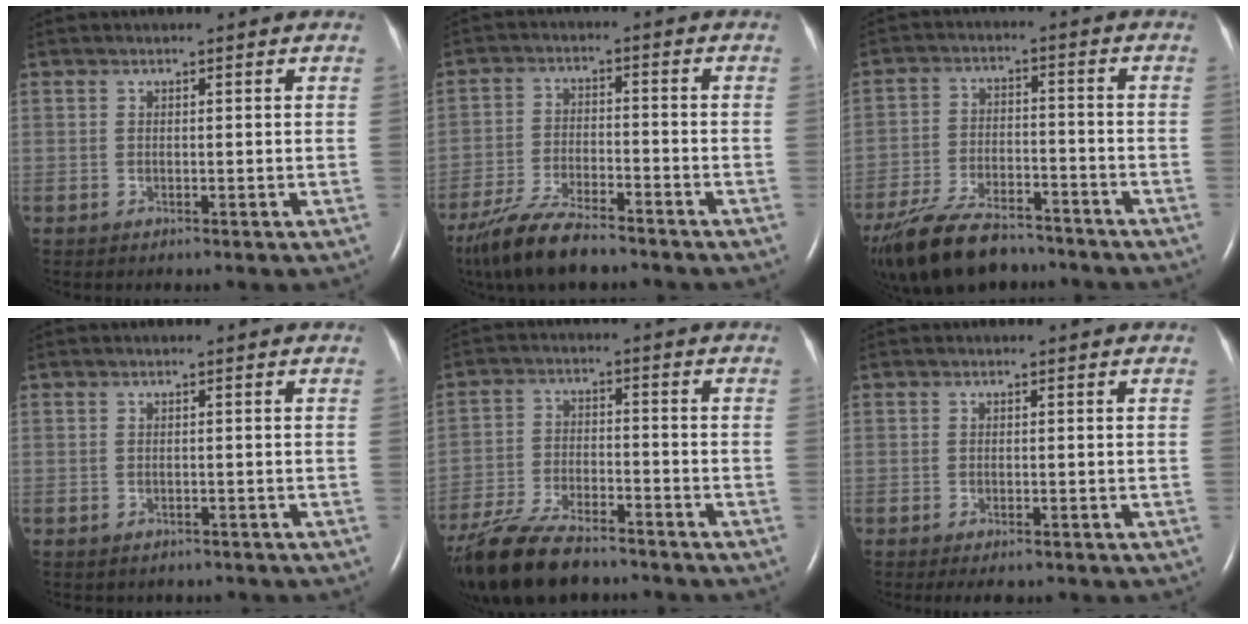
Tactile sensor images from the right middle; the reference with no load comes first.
{"total": 10.6, "force": [-8.6, 2.1, 5.9], "torque": [-0.119, -0.028, -0.152]}
{"total": 15.8, "force": [-12.9, 5.2, 7.6], "torque": [-0.171, -0.017, -0.214]}
{"total": 2.9, "force": [-2.5, 1.4, 0.5], "torque": [-0.008, 0.002, -0.025]}
{"total": 15.2, "force": [-12.4, 3.9, 7.9], "torque": [-0.173, -0.028, -0.213]}
{"total": 2.2, "force": [-1.6, 0.6, 1.3], "torque": [-0.020, -0.005, -0.020]}